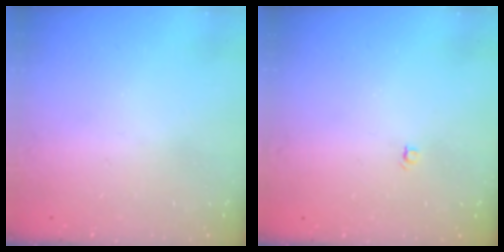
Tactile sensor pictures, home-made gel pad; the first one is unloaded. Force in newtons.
{"total": 3.4, "press": 3.4, "slide": 0.3}